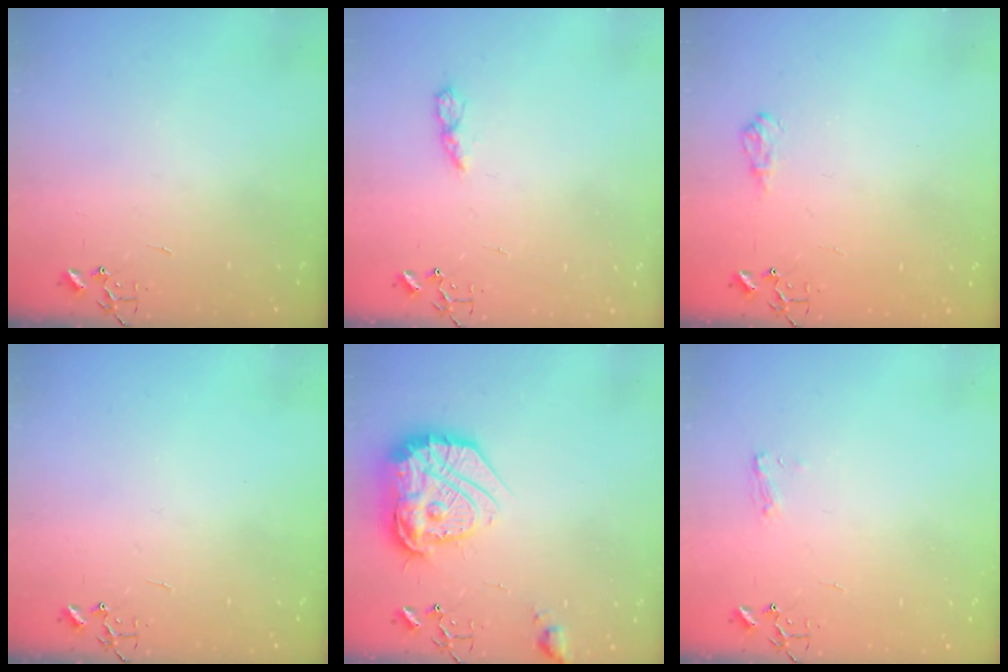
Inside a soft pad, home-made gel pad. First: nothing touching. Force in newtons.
{"total": 5.8, "press": 5.7, "slide": 0.6}
{"total": 8.2, "press": 8.2, "slide": 0.9}
{"total": 0.0}
{"total": 21.6, "press": 21.5, "slide": 1.7}
{"total": 5.7, "press": 5.7, "slide": 0.7}